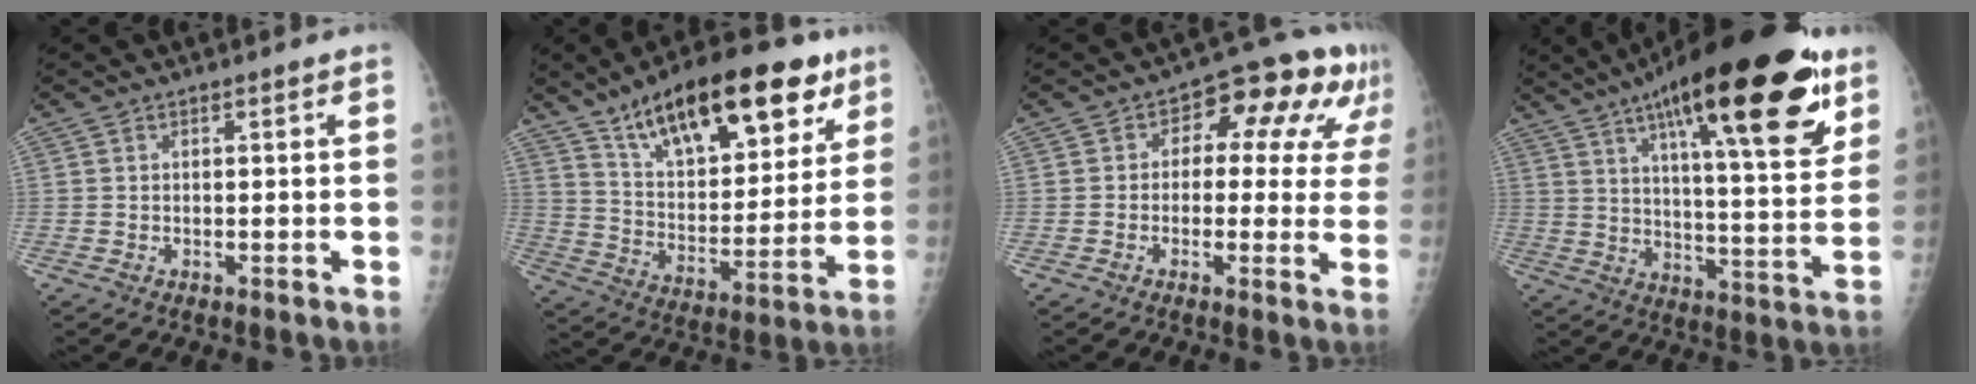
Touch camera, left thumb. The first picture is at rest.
{"total": 25.1, "force": [14.9, 10.5, 17.2], "torque": [-0.228, -0.039, 0.245]}
{"total": 12.7, "force": [4.3, 7.5, 9.4], "torque": [-0.061, 0.022, 0.045]}
{"total": 28.5, "force": [15.5, 7.8, 22.6], "torque": [-0.325, -0.034, 0.233]}